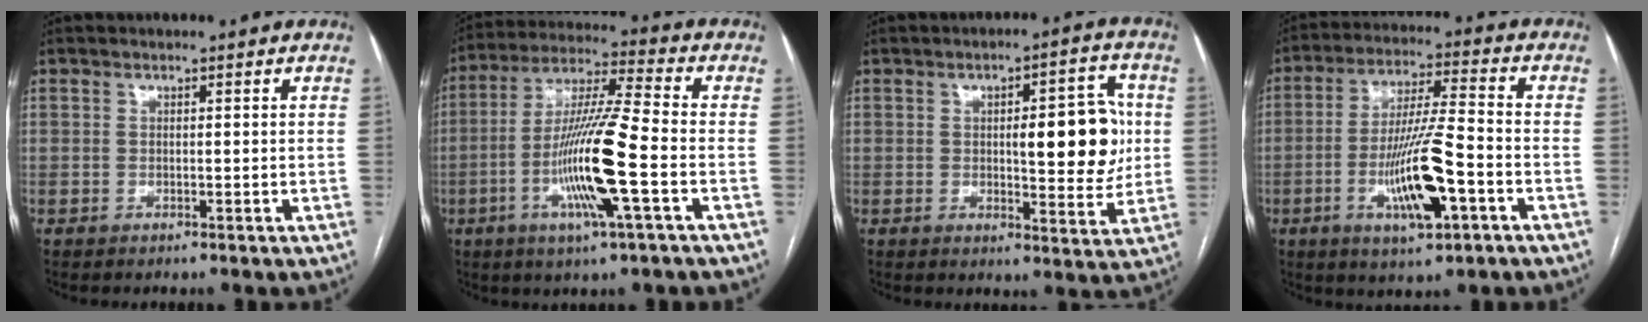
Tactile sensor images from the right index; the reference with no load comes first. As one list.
[{"total": 14.9, "force": [-4.2, 0.0, 14.3], "torque": [-0.283, -0.007, -0.084]}, {"total": 11.1, "force": [1.0, 3.3, 10.5], "torque": [-0.132, 0.013, 0.017]}, {"total": 13.0, "force": [-4.6, 1.5, 12.1], "torque": [-0.230, -0.008, -0.079]}]